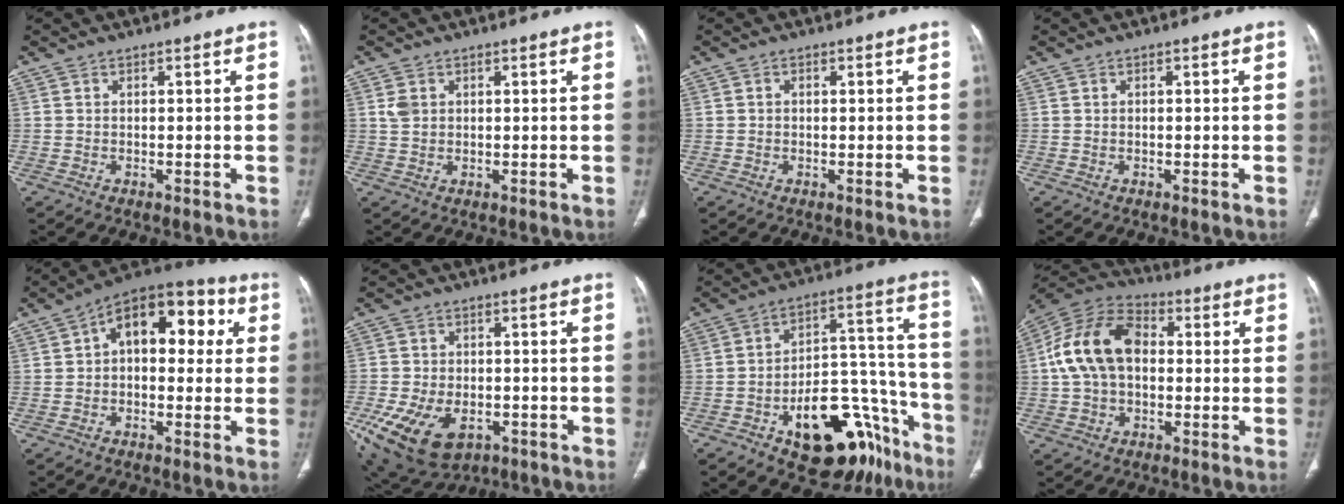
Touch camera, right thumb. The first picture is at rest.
{"total": 2.4, "force": [0.8, 1.8, 1.4], "torque": [-0.027, 0.002, 0.023]}
{"total": 0.5, "force": [0.1, 0.4, 0.3], "torque": [-0.003, 0.001, 0.000]}
{"total": 0.0}
{"total": 14.7, "force": [2.8, 8.8, 11.4], "torque": [-0.119, 0.039, 0.030]}
{"total": 16.3, "force": [-6.6, 10.5, 10.6], "torque": [-0.215, 0.009, -0.091]}
{"total": 24.5, "force": [-12.9, 12.6, 16.6], "torque": [-0.150, 0.104, -0.177]}
{"total": 15.2, "force": [1.1, 10.3, 11.2], "torque": [-0.205, 0.035, 0.008]}